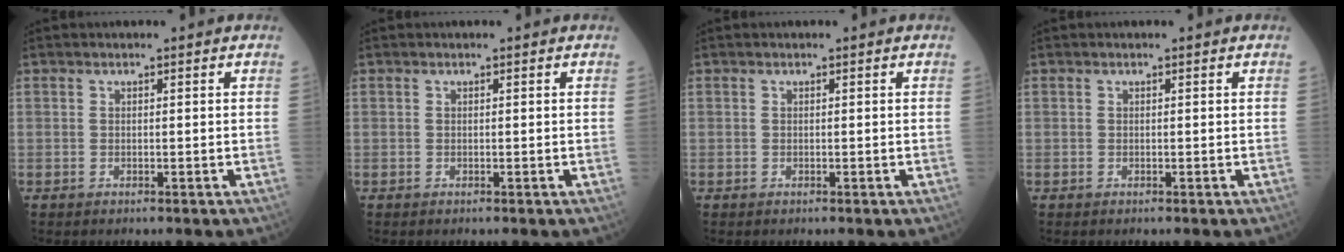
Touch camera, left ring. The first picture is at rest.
{"total": 0.0}
{"total": 0.0}
{"total": 0.0}